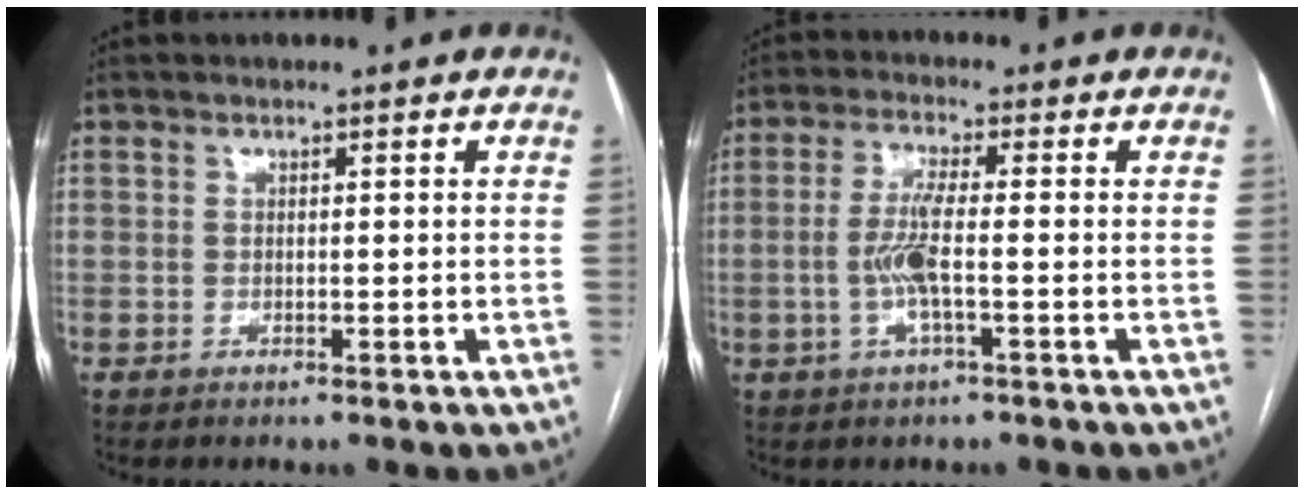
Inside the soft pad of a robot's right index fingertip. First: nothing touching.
{"total": 5.4, "force": [-0.9, 0.2, 5.3], "torque": [-0.116, -0.001, -0.018]}